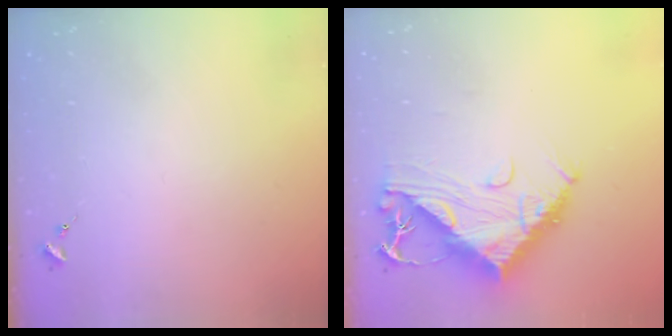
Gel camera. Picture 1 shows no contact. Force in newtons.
{"total": 14.1, "press": 14.0, "slide": 1.3}